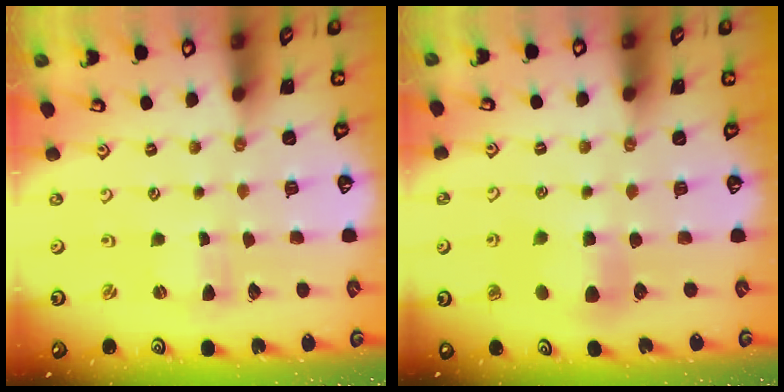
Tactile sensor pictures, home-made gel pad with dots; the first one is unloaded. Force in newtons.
{"total": 5.6, "press": 5.6, "slide": 0.1}